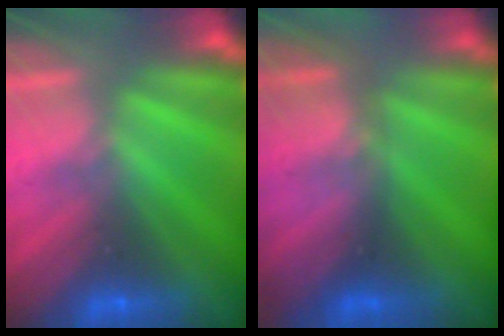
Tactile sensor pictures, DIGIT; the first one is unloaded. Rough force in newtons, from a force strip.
{"total": 2.8}